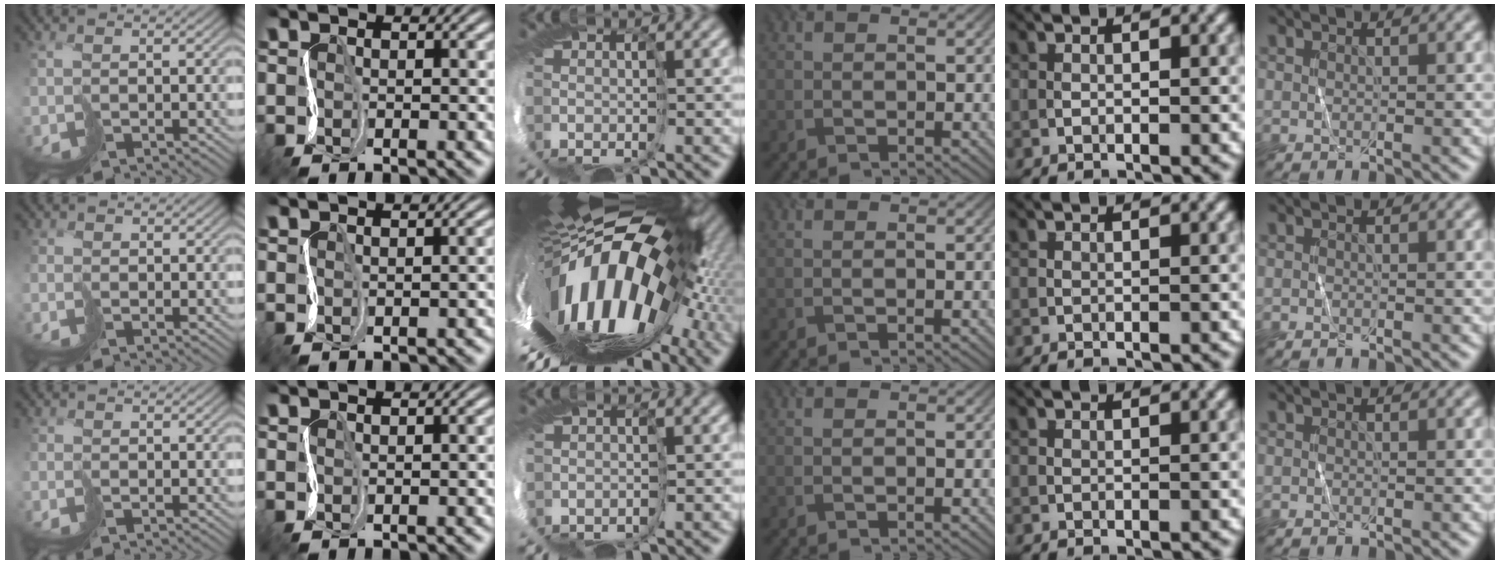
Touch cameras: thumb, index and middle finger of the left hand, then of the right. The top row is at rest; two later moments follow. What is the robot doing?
{"motion": "cut", "object": "tape"}